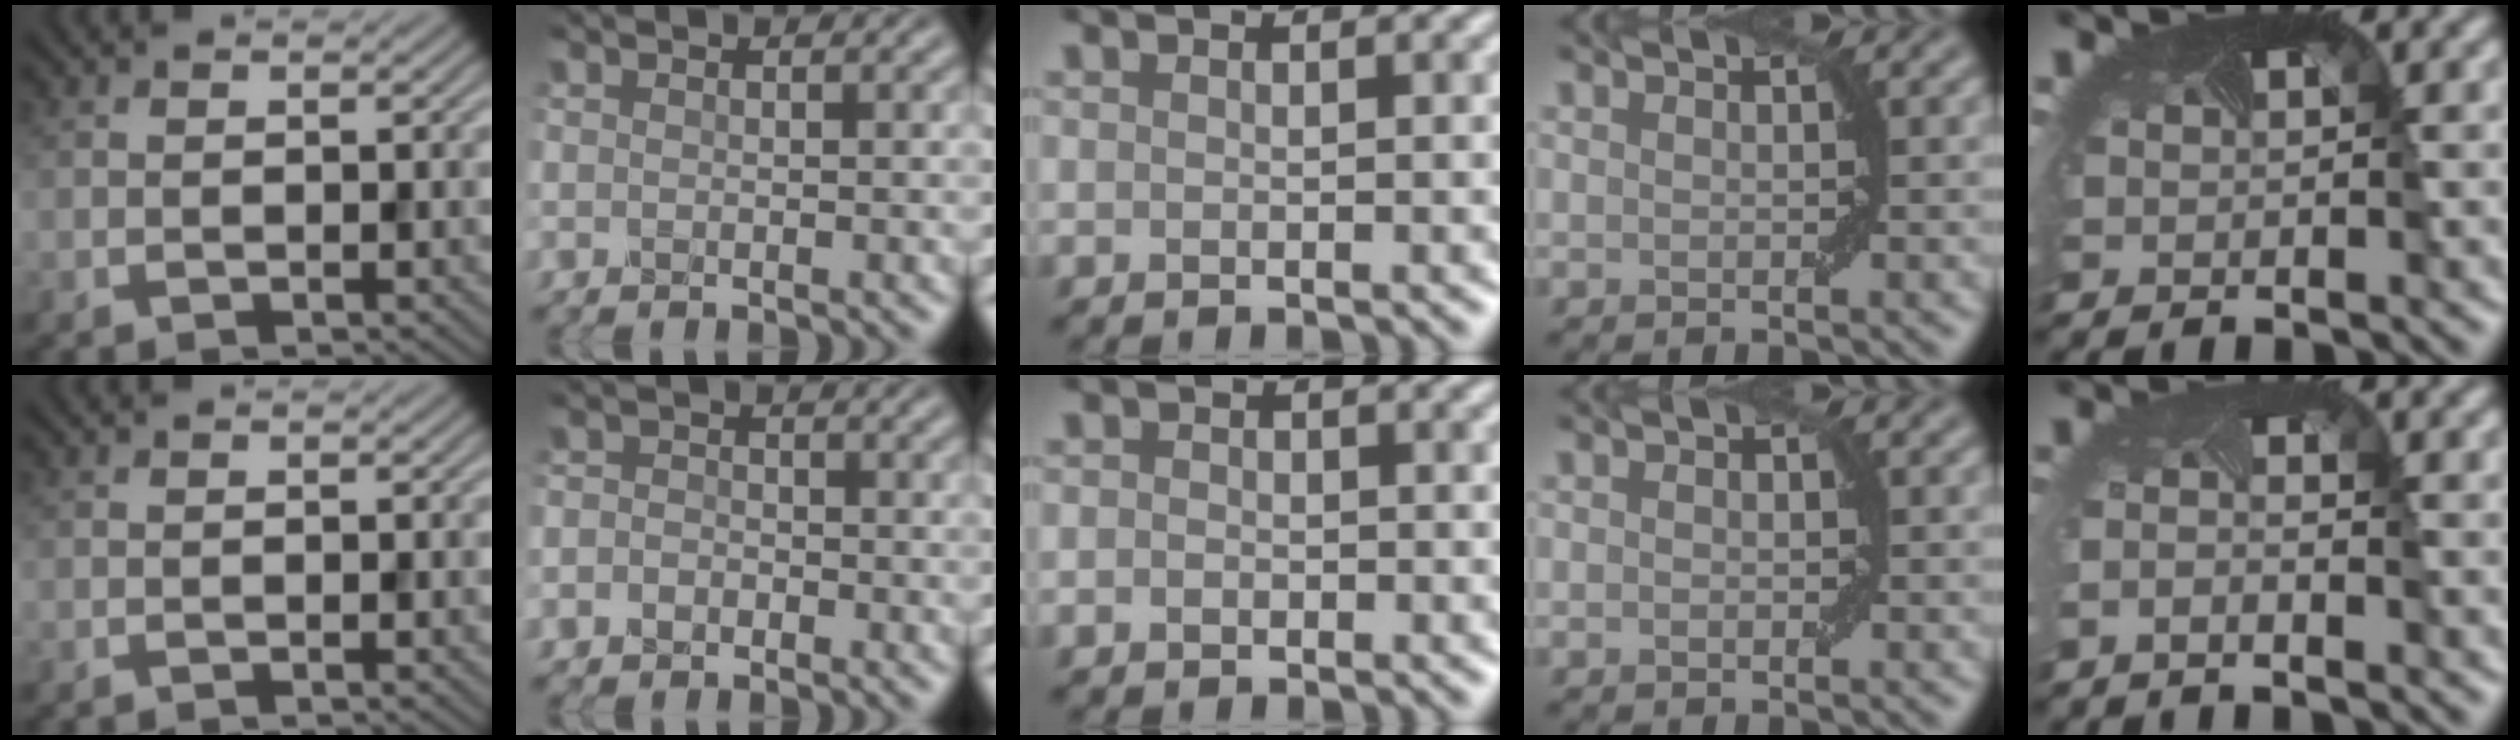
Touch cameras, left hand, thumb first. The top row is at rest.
{"index": {"total": 1.6, "force": [-0.8, 1.4, 0.4], "torque": [0.007, 0.005, -0.026]}, "middle": {"total": 1.2, "force": [-0.3, 1.1, 0.5], "torque": [0.001, -0.003, -0.013]}, "ring": {"total": 0.8, "force": [-0.1, 0.6, 0.6], "torque": [-0.007, 0.002, -0.001]}, "little": {"total": 1.0, "force": [-0.9, -0.1, 0.5], "torque": [-0.024, -0.009, -0.021]}}